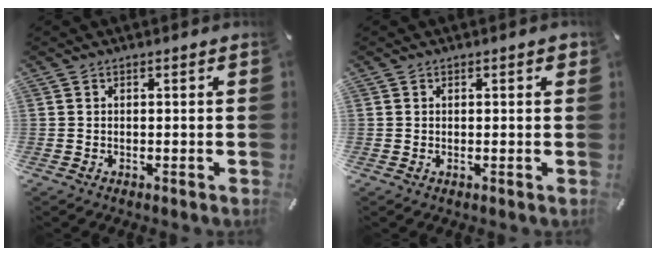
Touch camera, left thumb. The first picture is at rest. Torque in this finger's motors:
{"motor_torque": [0.11, -0.15, -0.08, -0.02, -0.07]}